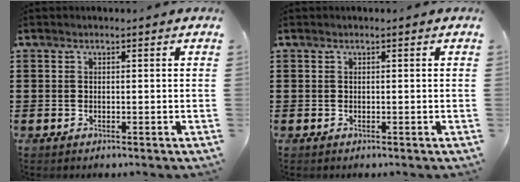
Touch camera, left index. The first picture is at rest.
{"total": 0.0}